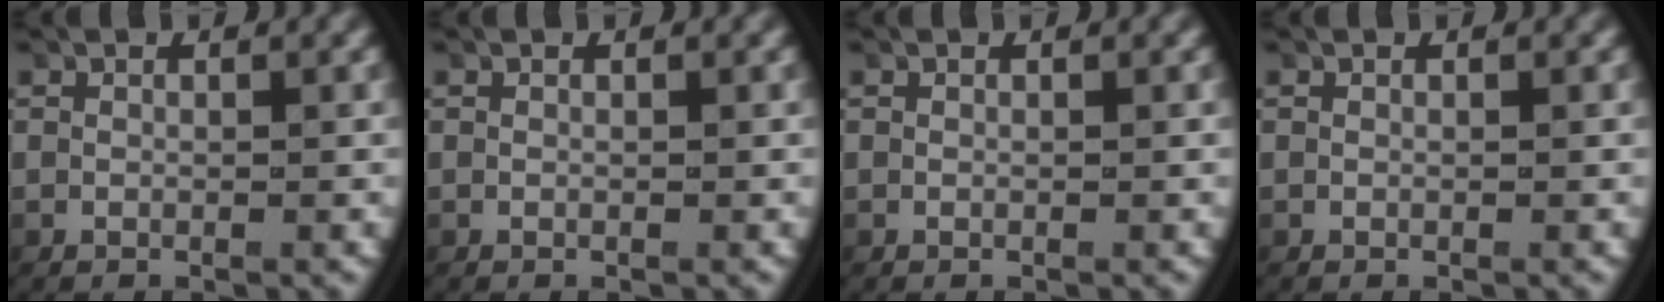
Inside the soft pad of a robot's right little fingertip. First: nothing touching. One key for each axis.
{"total": 0.0}
{"total": 0.0}
{"total": 0.0}